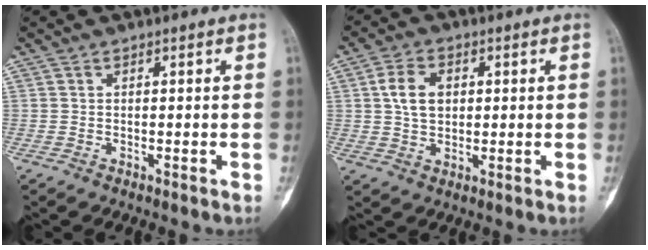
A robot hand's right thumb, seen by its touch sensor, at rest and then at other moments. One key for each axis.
{"total": 6.4, "fx": 1.3, "fy": 4.4, "fz": 4.5, "tx": -0.070, "ty": 0.001, "tz": 0.020}